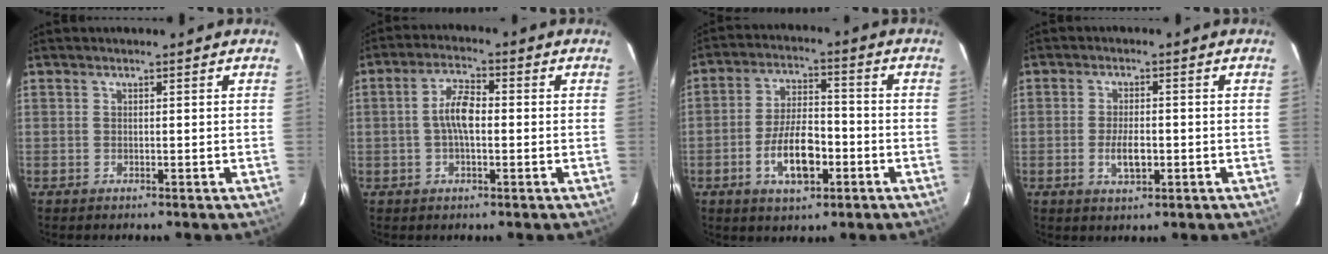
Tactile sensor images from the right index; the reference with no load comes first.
{"total": 5.7, "force": [-0.4, 2.2, 5.2], "torque": [-0.101, 0.013, -0.009]}
{"total": 10.2, "force": [-3.9, 4.4, 8.3], "torque": [-0.165, 0.006, -0.061]}
{"total": 4.6, "force": [-1.2, 2.0, 4.0], "torque": [-0.079, -0.003, -0.019]}